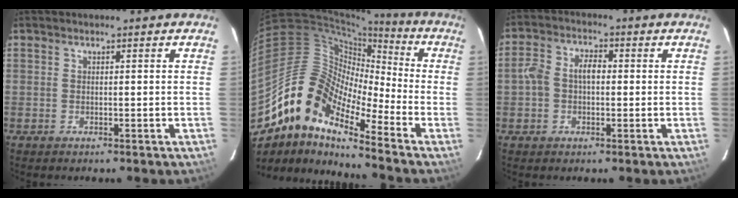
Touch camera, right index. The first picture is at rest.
{"total": 14.5, "force": [-10.2, 5.2, 8.9], "torque": [-0.134, 0.008, -0.211]}
{"total": 5.3, "force": [-0.5, 3.8, 3.6], "torque": [-0.075, 0.018, -0.009]}